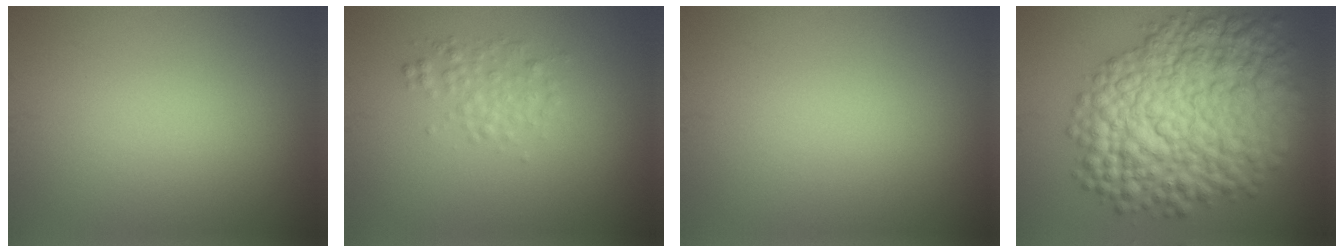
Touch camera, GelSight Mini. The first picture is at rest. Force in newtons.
{"total": 2.0, "press": 2.0, "slide": 0.1}
{"total": 0.0}
{"total": 14.3, "press": 14.3, "slide": 0.4}